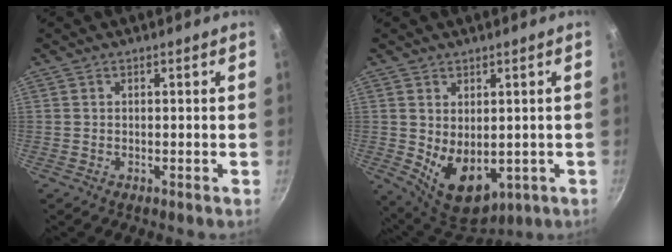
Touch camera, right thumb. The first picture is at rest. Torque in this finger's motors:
{"motor_torque": [-0.70, 0.77, 0.85, 0.57, 0.15]}